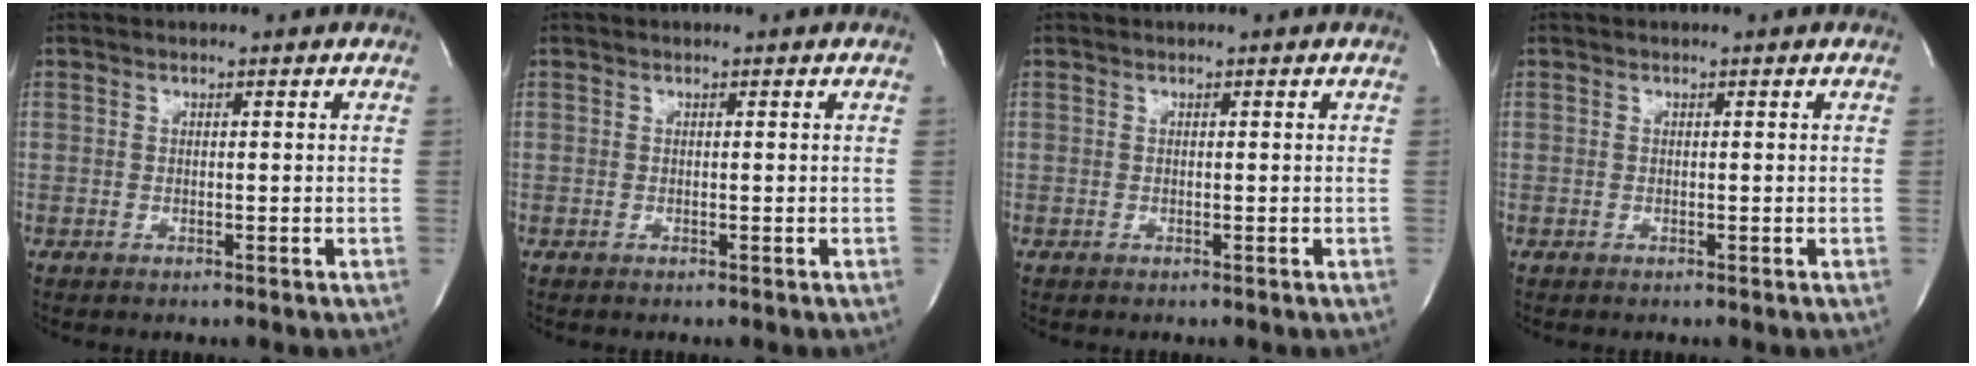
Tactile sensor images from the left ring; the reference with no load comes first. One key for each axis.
{"total": 0.0}
{"total": 0.0}
{"total": 0.0}